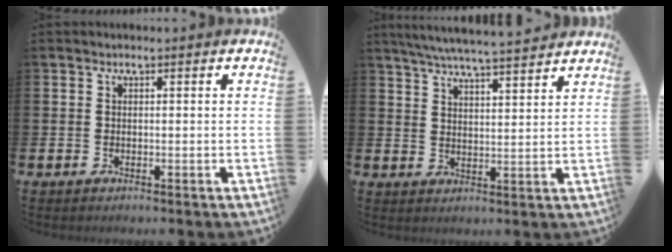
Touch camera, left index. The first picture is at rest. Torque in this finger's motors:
{"motor_torque": [1.08, -1.06, 0.47, 0.20]}